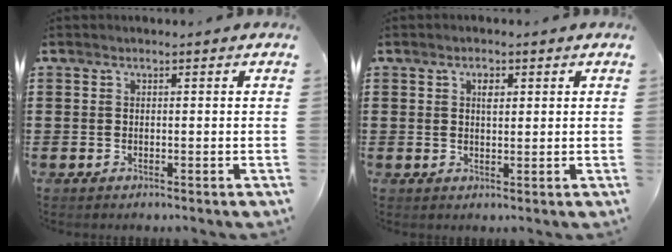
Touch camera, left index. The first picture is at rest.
{"total": 1.9, "force": [0.8, 0.9, 1.4], "torque": [-0.023, 0.003, 0.012]}